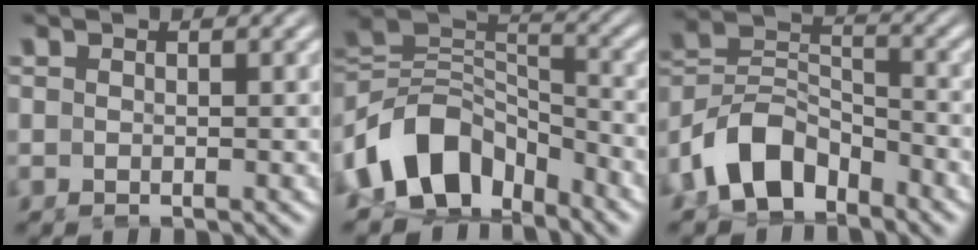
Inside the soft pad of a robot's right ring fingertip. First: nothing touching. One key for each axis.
{"total": 10.5, "fx": -4.4, "fy": 7.7, "fz": 5.7, "tx": -0.115, "ty": -0.036, "tz": -0.065}
{"total": 7.2, "fx": -4.0, "fy": 4.9, "fz": 3.5, "tx": -0.067, "ty": -0.021, "tz": -0.064}